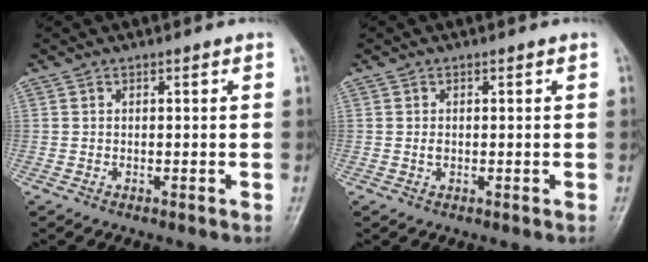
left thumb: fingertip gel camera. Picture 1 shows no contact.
{"total": 0.9, "force": [0.0, 0.7, 0.6], "torque": [-0.010, 0.000, 0.001]}